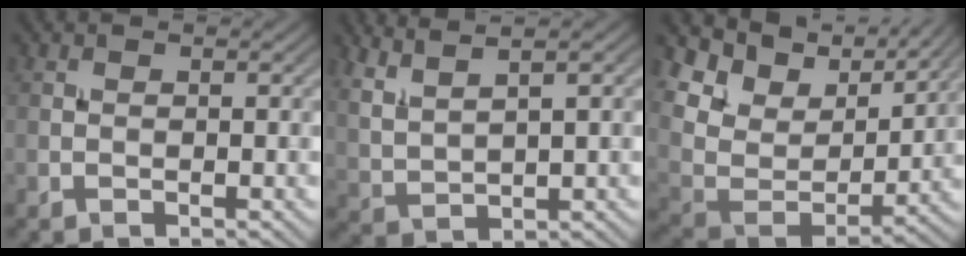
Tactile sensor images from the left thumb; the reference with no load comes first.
{"total": 6.2, "force": [4.1, 1.3, 4.5], "torque": [-0.092, 0.011, 0.079]}
{"total": 13.5, "force": [9.7, 6.6, 6.7], "torque": [-0.199, 0.024, 0.162]}